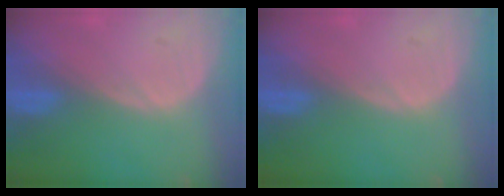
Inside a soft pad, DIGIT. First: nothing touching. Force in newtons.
{"total": 0.0}